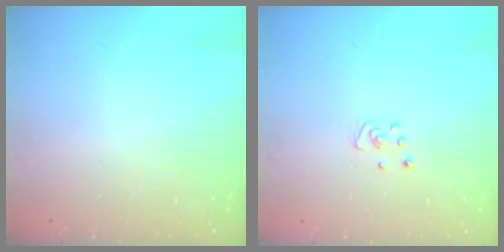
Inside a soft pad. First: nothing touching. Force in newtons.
{"total": 3.6, "press": 3.6, "slide": 0.3}